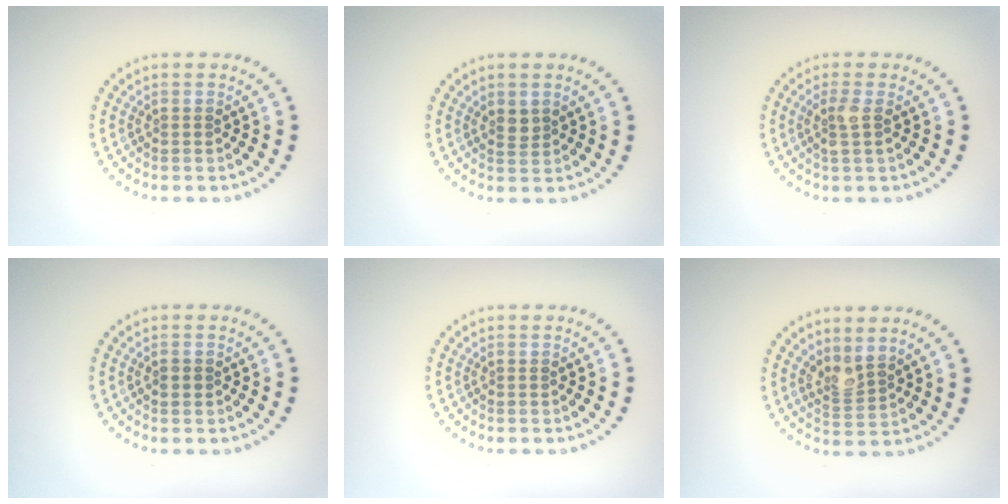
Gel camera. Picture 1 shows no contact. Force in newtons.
{"total": 1.3, "press": 1.1, "slide": 0.7}
{"total": 1.8, "press": 1.5, "slide": 1.0}
{"total": 1.1, "press": 1.0, "slide": 0.2}
{"total": 0.0}
{"total": 2.0, "press": 1.6, "slide": 1.3}